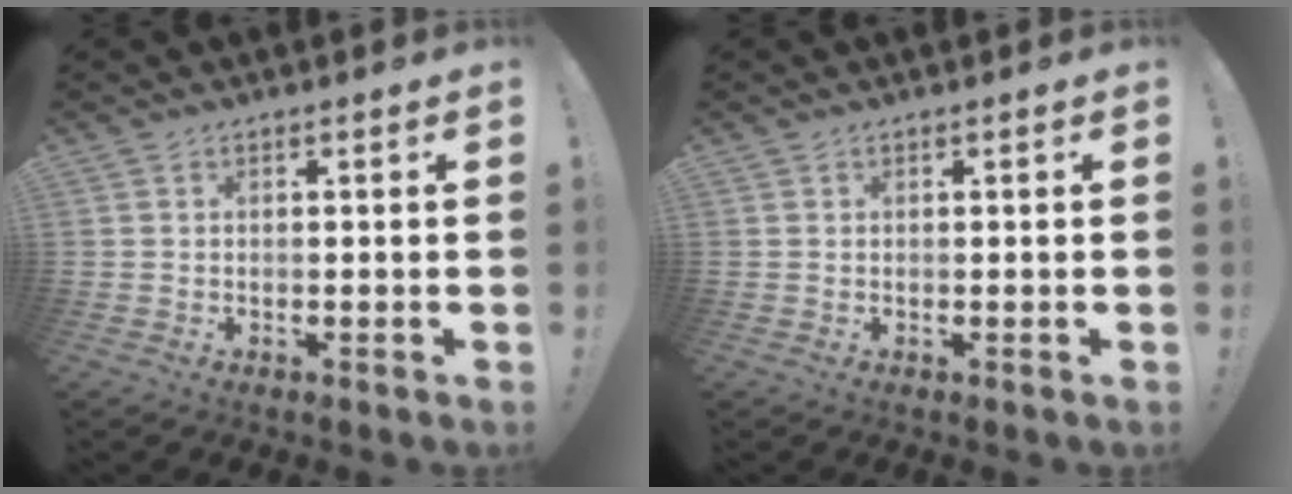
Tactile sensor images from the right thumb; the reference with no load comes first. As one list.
[{"total": 0.0}]